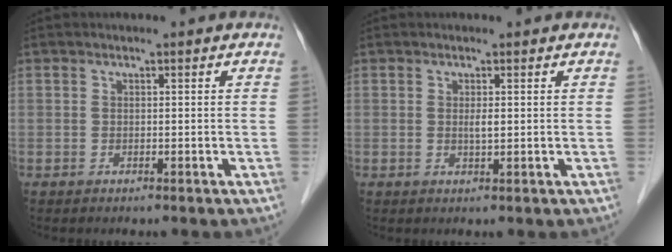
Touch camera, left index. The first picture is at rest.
{"total": 1.1, "force": [0.3, 0.2, 1.1], "torque": [-0.025, -0.003, 0.003]}